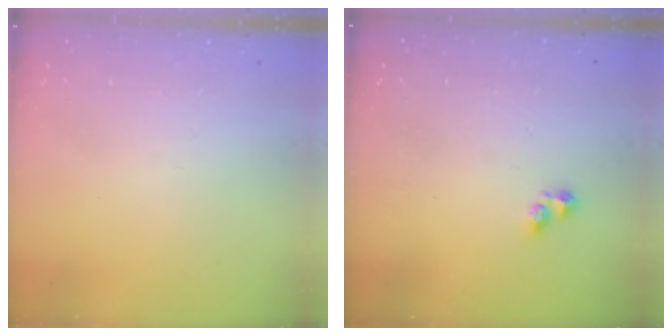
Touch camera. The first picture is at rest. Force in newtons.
{"total": 2.4, "press": 2.3, "slide": 0.4}